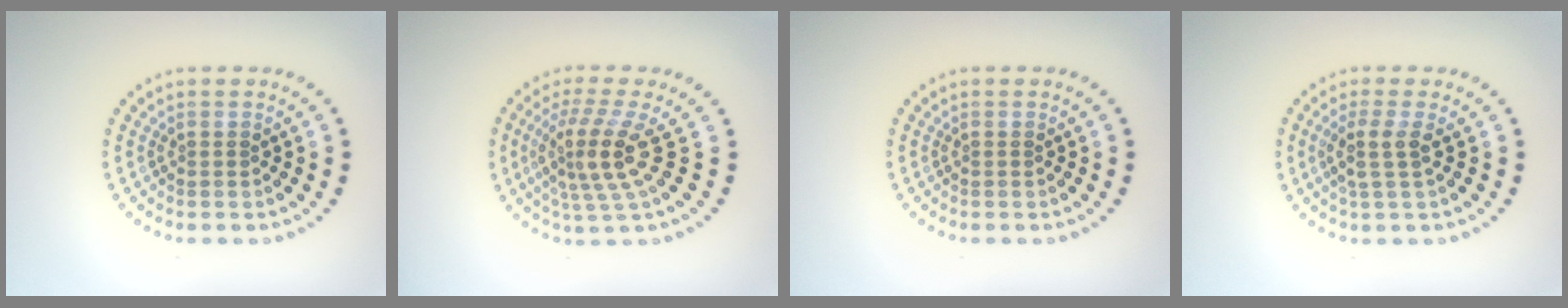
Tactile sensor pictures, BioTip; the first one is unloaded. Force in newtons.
{"total": 4.3, "press": 3.1, "slide": 3.0}
{"total": 0.0}
{"total": 2.3, "press": 1.8, "slide": 1.5}